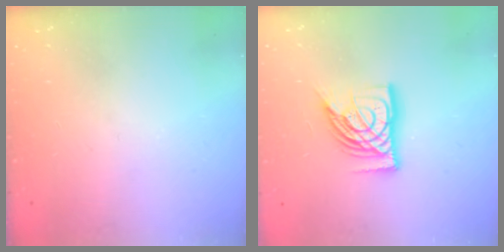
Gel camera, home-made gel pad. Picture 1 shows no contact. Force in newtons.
{"total": 14.1, "press": 14.0, "slide": 1.8}